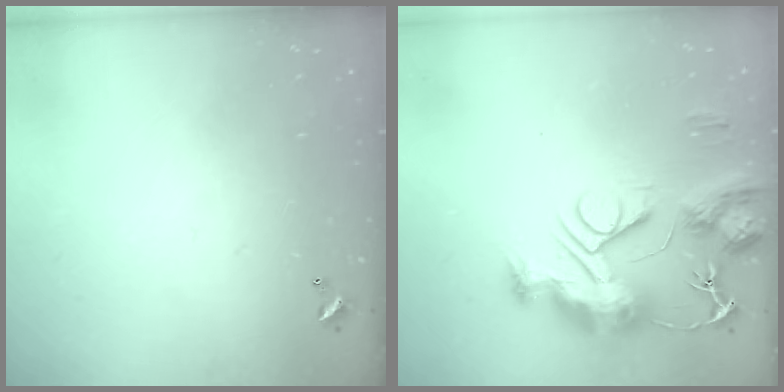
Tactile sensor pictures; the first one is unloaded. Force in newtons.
{"total": 14.8, "press": 14.7, "slide": 1.3}